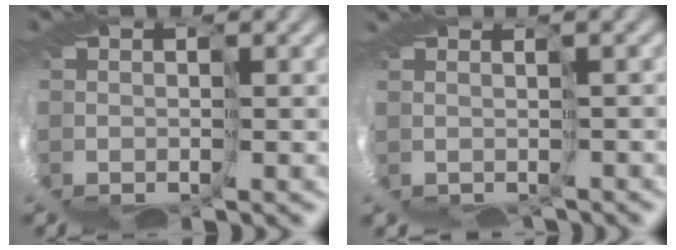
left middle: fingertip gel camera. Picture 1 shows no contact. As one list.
[{"total": 3.0, "force": [-2.6, -0.5, -1.5], "torque": [0.012, -0.020, -0.011]}]